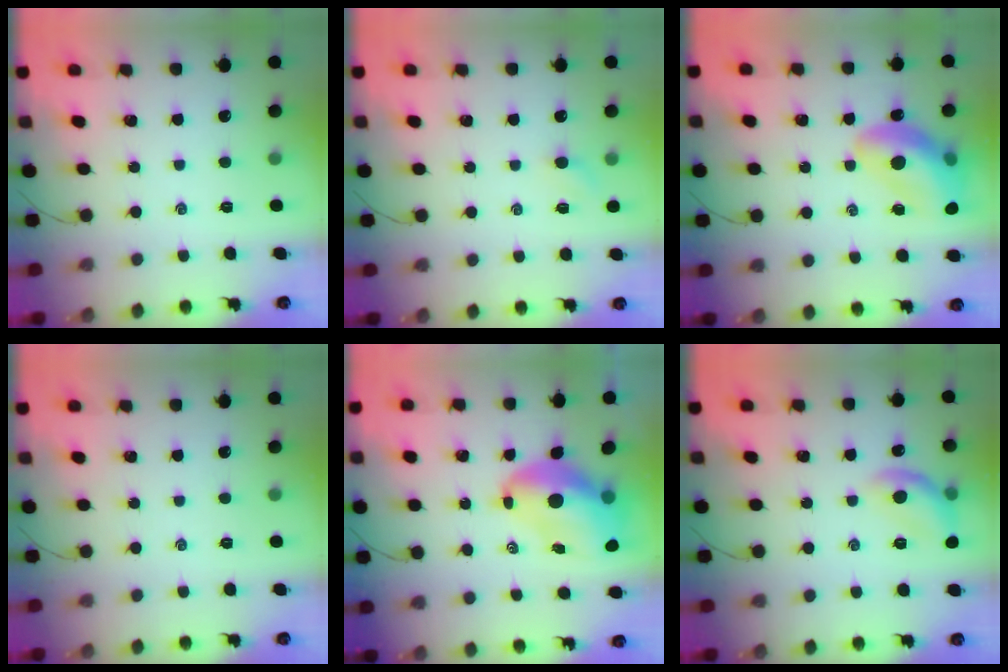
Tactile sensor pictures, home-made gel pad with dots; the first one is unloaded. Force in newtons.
{"total": 3.1, "press": 3.0, "slide": 0.7}
{"total": 18.1, "press": 17.6, "slide": 4.3}
{"total": 0.0}
{"total": 12.1, "press": 11.7, "slide": 3.2}
{"total": 10.8, "press": 10.8, "slide": 0.7}